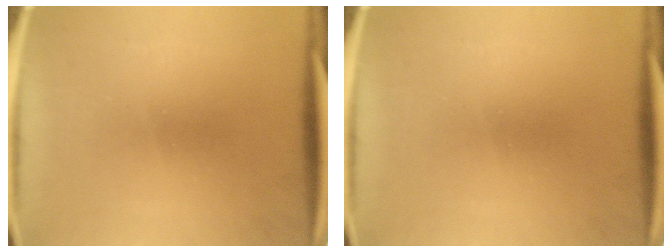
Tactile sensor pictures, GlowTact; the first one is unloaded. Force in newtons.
{"total": 0.0}